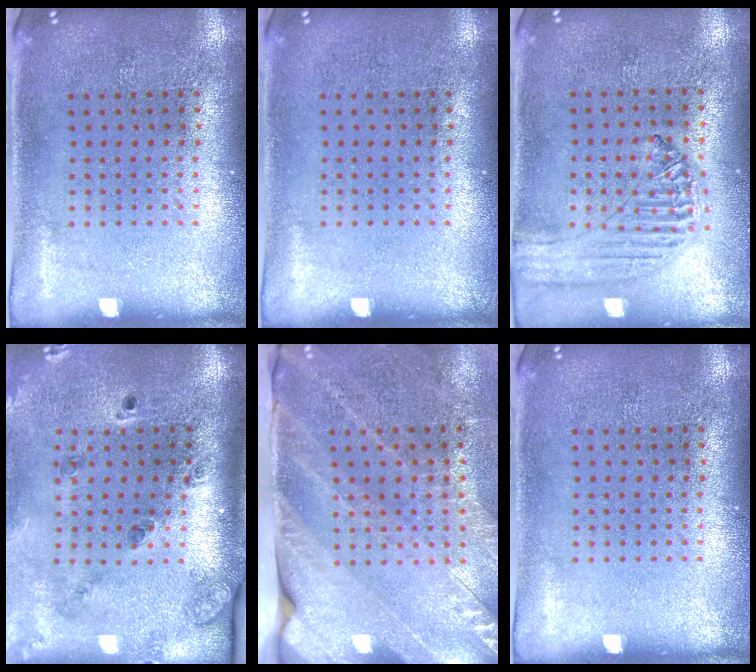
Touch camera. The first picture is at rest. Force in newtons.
{"total": 0.0}
{"total": 0.9, "press": 0.9, "slide": 0.1}
{"total": 1.8, "press": 1.6, "slide": 0.8}
{"total": 3.5, "press": 3.0, "slide": 1.8}
{"total": 0.0}